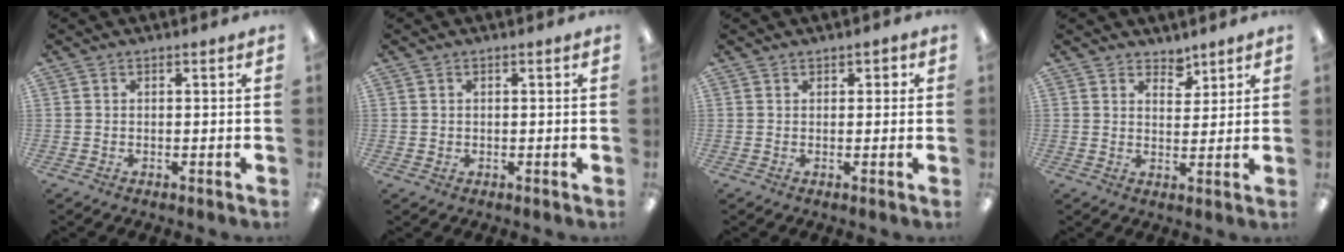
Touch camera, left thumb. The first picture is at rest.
{"total": 0.7, "force": [0.2, 0.7, -0.1], "torque": [0.000, 0.005, 0.003]}
{"total": 1.0, "force": [0.5, 0.9, 0.2], "torque": [-0.005, 0.002, 0.009]}
{"total": 4.1, "force": [3.5, 2.1, 0.5], "torque": [0.011, -0.026, 0.060]}